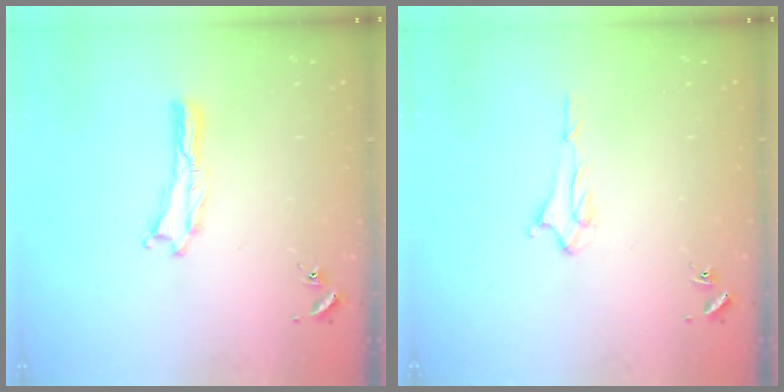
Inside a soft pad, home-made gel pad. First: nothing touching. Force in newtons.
{"total": 1.7, "press": 1.6, "slide": 0.4}